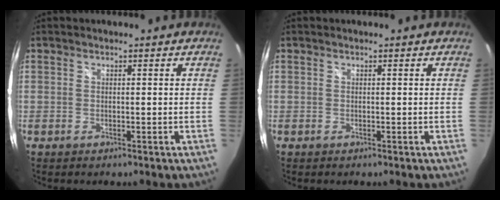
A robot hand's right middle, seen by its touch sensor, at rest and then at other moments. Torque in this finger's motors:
{"motor_torque": [0.00, -0.01, 0.00, 0.01]}